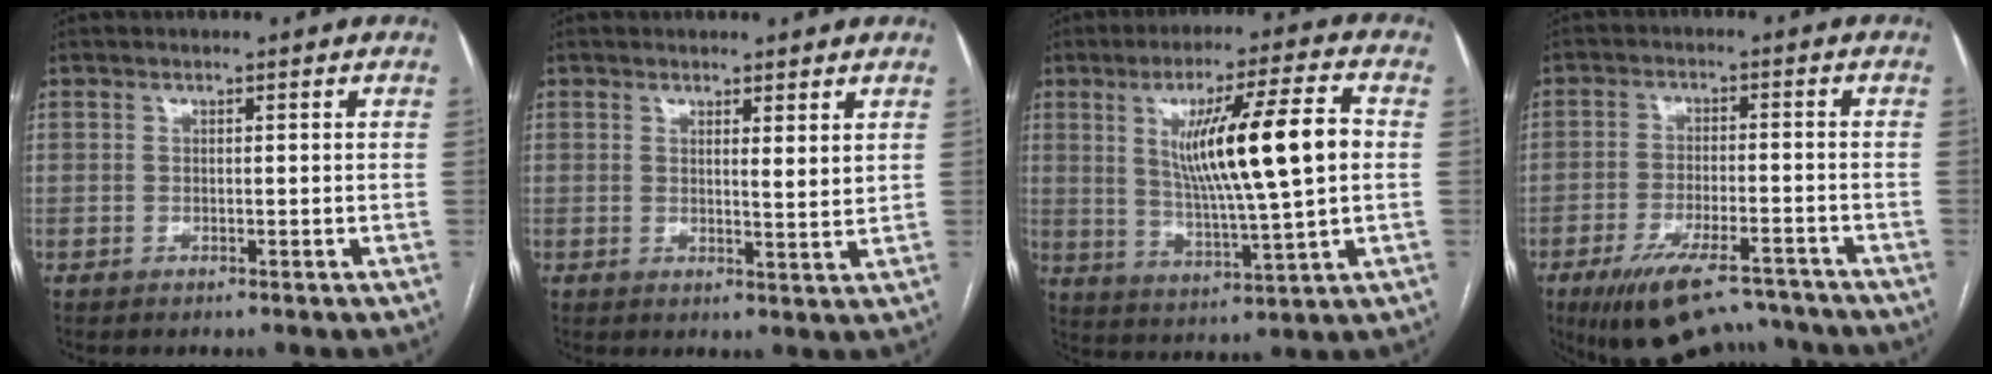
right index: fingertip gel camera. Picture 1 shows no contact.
{"total": 2.6, "force": [1.5, 0.2, 2.1], "torque": [-0.035, -0.013, 0.024]}
{"total": 15.4, "force": [2.4, 0.7, 15.2], "torque": [-0.258, 0.004, 0.044]}
{"total": 12.9, "force": [-10.7, 3.5, 6.3], "torque": [-0.106, 0.002, -0.166]}